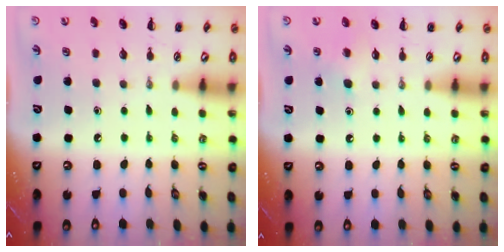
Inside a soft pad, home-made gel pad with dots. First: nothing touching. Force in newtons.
{"total": 4.9, "press": 4.7, "slide": 1.3}